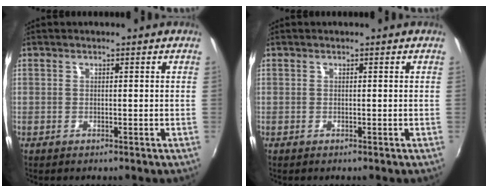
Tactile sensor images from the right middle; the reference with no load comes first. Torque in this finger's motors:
{"motor_torque": [0.05, -0.03, 0.01, 0.01]}